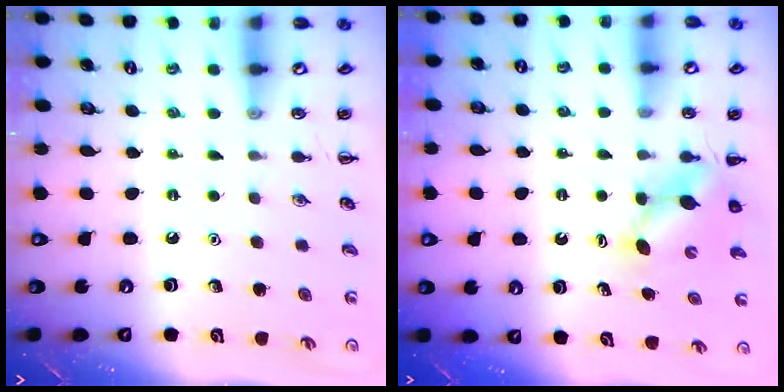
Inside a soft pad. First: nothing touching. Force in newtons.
{"total": 4.7, "press": 4.7, "slide": 0.4}